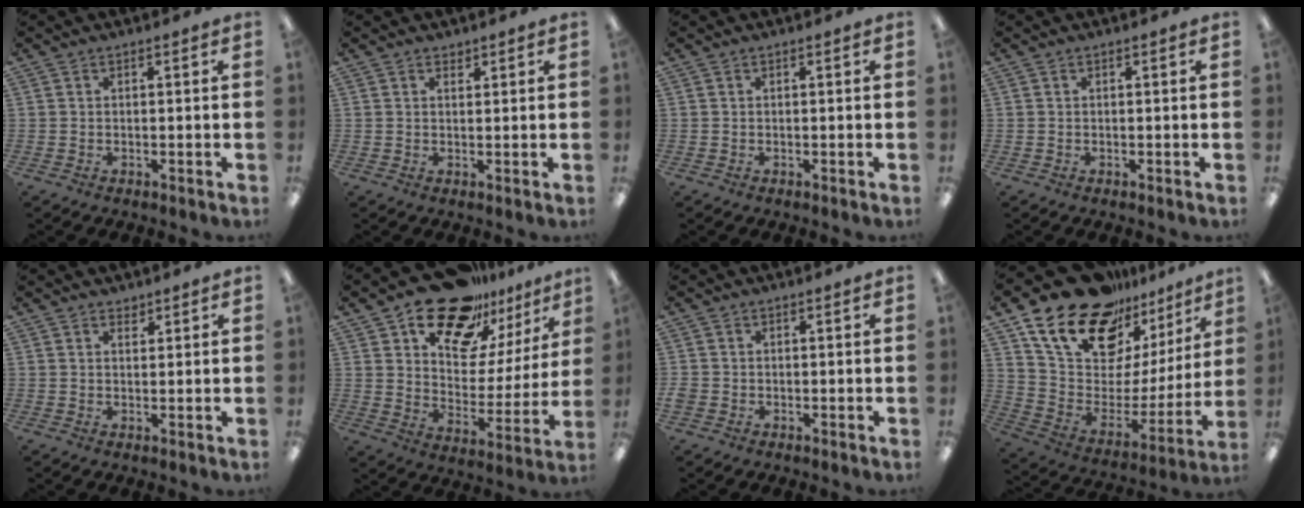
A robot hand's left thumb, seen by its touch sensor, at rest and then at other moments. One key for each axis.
{"total": 1.5, "fx": 1.2, "fy": 0.8, "fz": 0.2, "tx": 0.004, "ty": -0.003, "tz": 0.022}
{"total": 0.0}
{"total": 0.0}
{"total": 1.7, "fx": 1.4, "fy": 0.9, "fz": 0.2, "tx": 0.005, "ty": -0.004, "tz": 0.025}
{"total": 18.6, "fx": 14.9, "fy": 9.1, "fz": 6.6, "tx": -0.114, "ty": -0.110, "tz": 0.264}
{"total": 1.7, "fx": -0.4, "fy": 1.5, "fz": 0.7, "tx": -0.011, "ty": 0.002, "tz": -0.008}
{"total": 22.0, "fx": 16.1, "fy": 11.2, "fz": 9.9, "tx": -0.179, "ty": -0.113, "tz": 0.294}